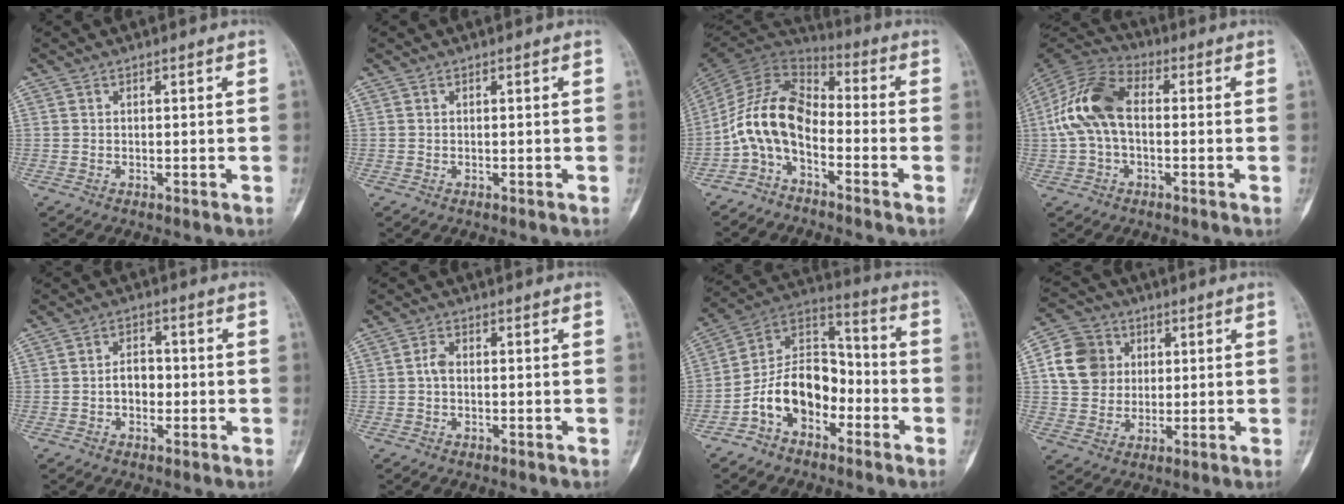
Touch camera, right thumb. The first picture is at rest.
{"total": 0.0}
{"total": 11.4, "force": [-4.0, 6.5, 8.5], "torque": [-0.160, 0.071, -0.091]}
{"total": 13.0, "force": [0.1, 7.9, 10.3], "torque": [-0.211, 0.035, -0.010]}
{"total": 4.1, "force": [-0.8, 2.9, 2.7], "torque": [-0.029, 0.017, -0.018]}
{"total": 1.9, "force": [-0.2, 1.1, 1.5], "torque": [-0.027, 0.003, -0.011]}
{"total": 13.6, "force": [-5.6, 9.2, 8.4], "torque": [-0.125, 0.075, -0.113]}
{"total": 11.0, "force": [2.3, 9.7, 4.7], "torque": [-0.068, 0.004, 0.038]}